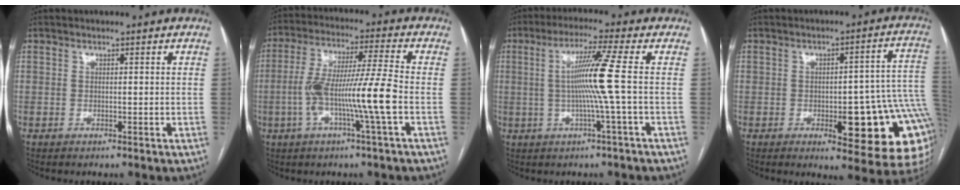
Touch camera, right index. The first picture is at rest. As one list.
[{"total": 11.9, "force": [-3.0, -0.8, 11.5], "torque": [-0.223, 0.007, -0.060]}, {"total": 8.4, "force": [-0.1, -2.2, 8.1], "torque": [-0.155, 0.003, 0.002]}, {"total": 19.0, "force": [-3.6, 5.5, 17.9], "torque": [-0.126, 0.028, -0.027]}]